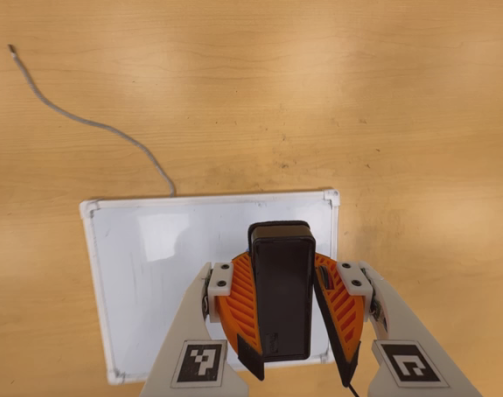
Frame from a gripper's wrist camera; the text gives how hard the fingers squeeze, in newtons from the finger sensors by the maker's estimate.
{"total": 7.3, "left": 8.0, "right": 6.7}